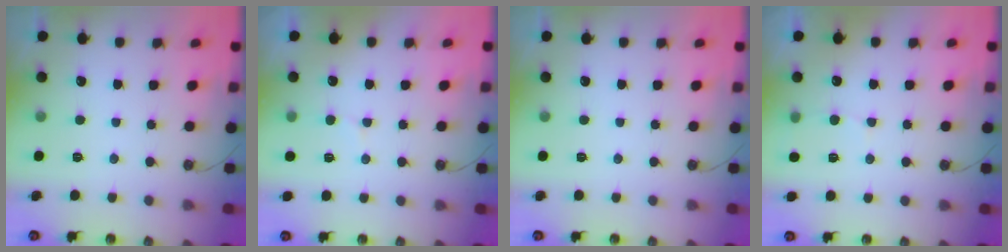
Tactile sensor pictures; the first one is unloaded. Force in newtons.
{"total": 7.1, "press": 7.0, "slide": 1.3}
{"total": 0.0}
{"total": 4.3, "press": 4.2, "slide": 0.9}